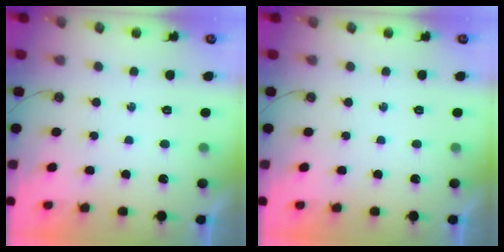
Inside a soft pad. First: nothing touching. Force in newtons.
{"total": 0.0}